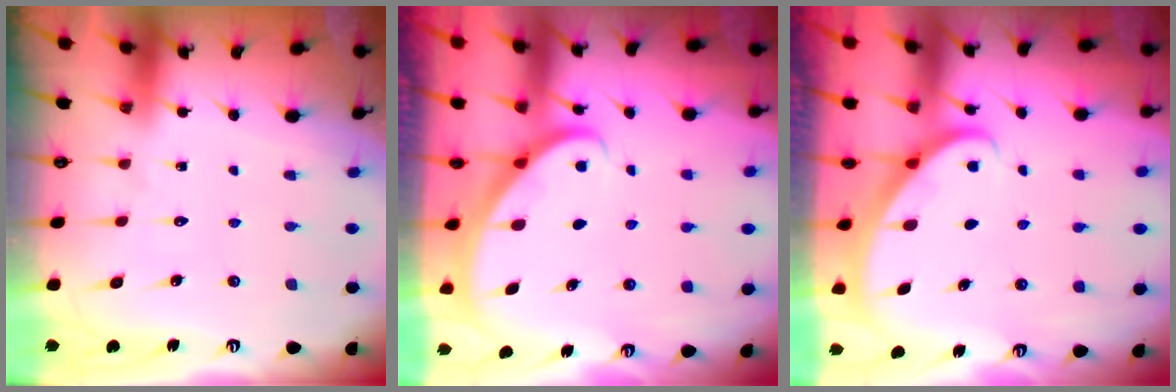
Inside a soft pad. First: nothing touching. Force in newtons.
{"total": 2.7, "press": 2.7, "slide": 0.1}
{"total": 2.7, "press": 2.7, "slide": 0.1}